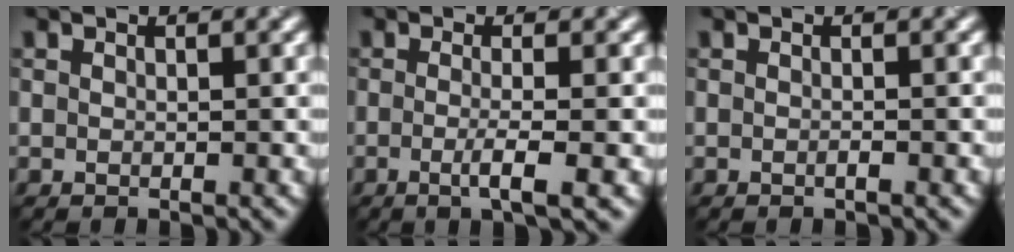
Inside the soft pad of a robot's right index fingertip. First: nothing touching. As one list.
[{"total": 2.9, "force": [-1.2, 0.5, 2.6], "torque": [-0.041, -0.003, -0.013]}, {"total": 1.0, "force": [-0.6, 0.3, 0.7], "torque": [-0.009, 0.004, -0.013]}]